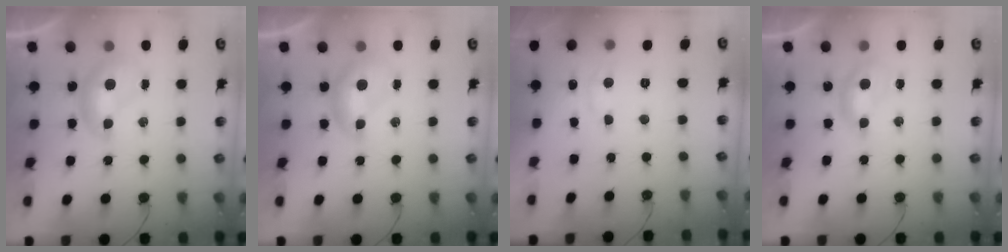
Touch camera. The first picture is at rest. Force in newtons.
{"total": 0.0}
{"total": 1.0, "press": 0.2, "slide": 1.0}
{"total": 1.6, "press": 1.4, "slide": 0.6}